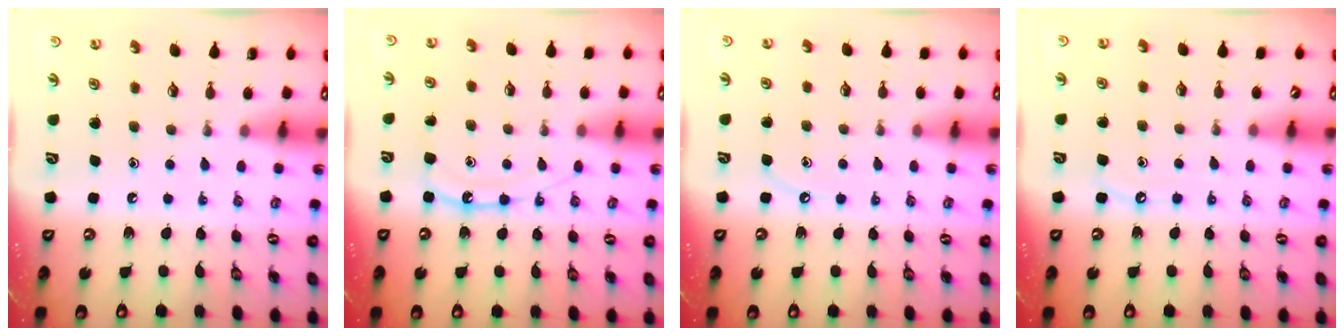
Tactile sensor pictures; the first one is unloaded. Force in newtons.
{"total": 10.7, "press": 10.7, "slide": 0.4}
{"total": 4.0, "press": 4.0, "slide": 0.6}
{"total": 5.4, "press": 5.4, "slide": 0.7}